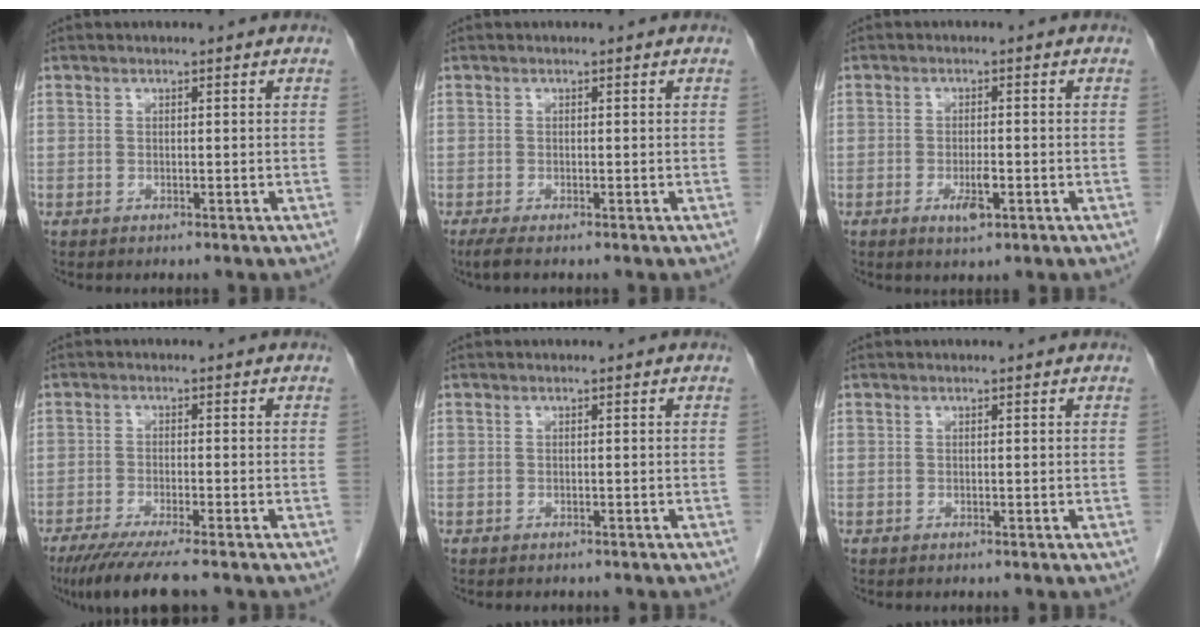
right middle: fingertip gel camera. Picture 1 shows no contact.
{"total": 1.6, "force": [-1.1, 0.1, 1.2], "torque": [-0.029, -0.007, -0.022]}
{"total": 3.2, "force": [-1.3, 0.8, 2.8], "torque": [-0.050, -0.001, -0.018]}
{"total": 9.0, "force": [-7.1, 0.2, 5.6], "torque": [-0.085, -0.024, -0.113]}
{"total": 2.0, "force": [-1.7, 0.8, 0.7], "torque": [-0.013, -0.003, -0.017]}
{"total": 0.0}